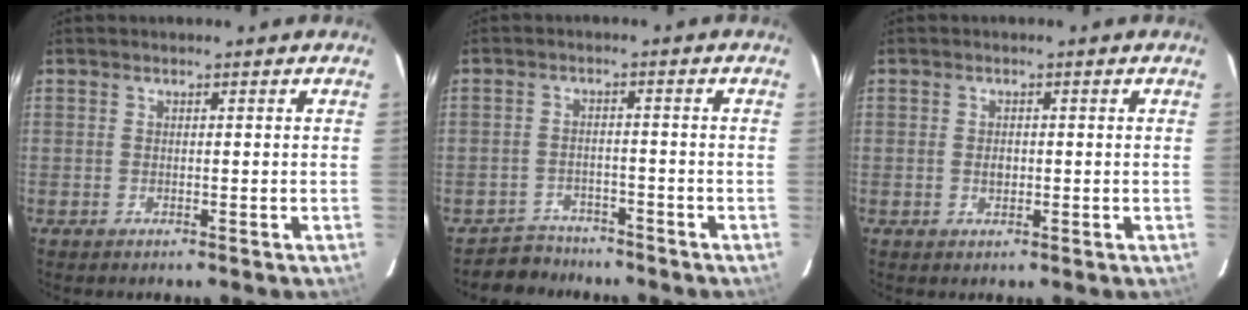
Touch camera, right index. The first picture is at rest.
{"total": 4.9, "force": [-4.1, 2.6, -0.3], "torque": [-0.008, 0.015, -0.067]}
{"total": 1.6, "force": [-0.2, 1.2, 1.0], "torque": [-0.016, 0.004, -0.003]}